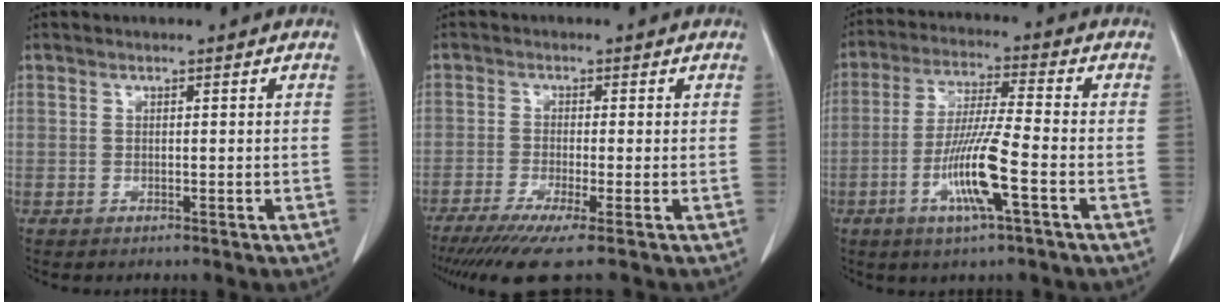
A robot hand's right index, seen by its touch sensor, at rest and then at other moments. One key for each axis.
{"total": 6.9, "fx": -4.9, "fy": -0.6, "fz": 4.8, "tx": -0.072, "ty": -0.019, "tz": -0.083}
{"total": 11.8, "fx": -4.2, "fy": -0.1, "fz": 11.0, "tx": -0.221, "ty": -0.011, "tz": -0.083}